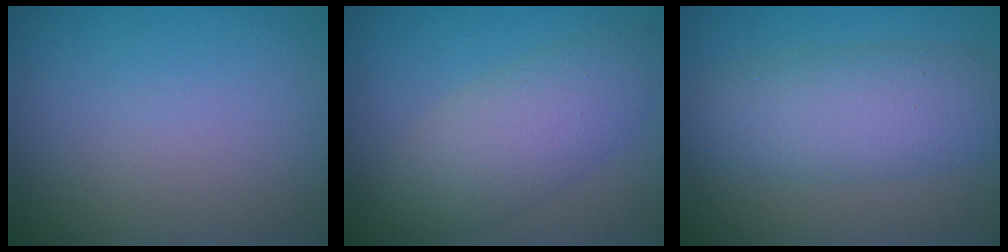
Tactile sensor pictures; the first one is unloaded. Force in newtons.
{"total": 4.9, "press": 4.9, "slide": 0.0}
{"total": 5.5, "press": 5.5, "slide": 0.2}